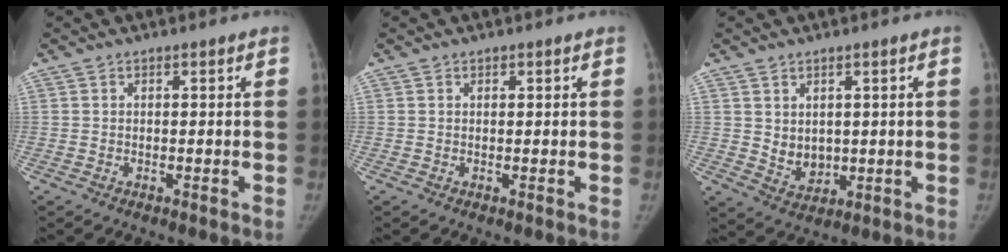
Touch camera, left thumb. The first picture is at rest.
{"total": 0.5, "force": [0.3, 0.4, 0.2], "torque": [0.000, -0.002, 0.005]}
{"total": 4.9, "force": [1.0, 3.8, 2.9], "torque": [-0.031, -0.018, 0.036]}